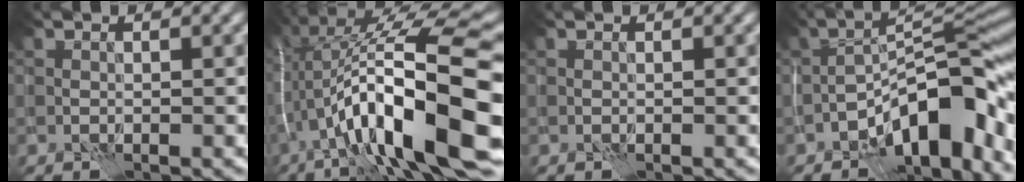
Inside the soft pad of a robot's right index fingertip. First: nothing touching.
{"total": 17.6, "force": [-3.1, 4.8, 16.6], "torque": [-0.284, 0.040, -0.059]}
{"total": 0.0}
{"total": 11.4, "force": [-6.3, 3.6, 8.8], "torque": [-0.113, 0.021, -0.116]}